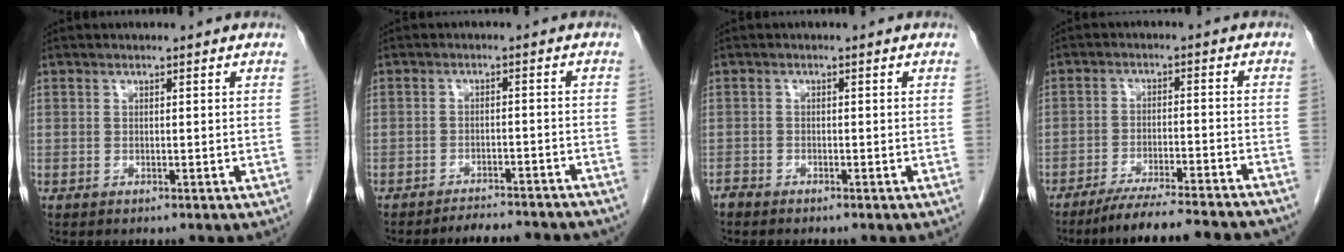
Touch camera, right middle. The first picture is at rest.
{"total": 10.1, "force": [-9.4, 1.4, 3.3], "torque": [-0.035, -0.004, -0.115]}
{"total": 1.0, "force": [-1.0, 0.2, 0.0], "torque": [0.000, -0.001, -0.019]}
{"total": 16.6, "force": [-15.0, 0.1, 7.1], "torque": [-0.093, -0.026, -0.210]}